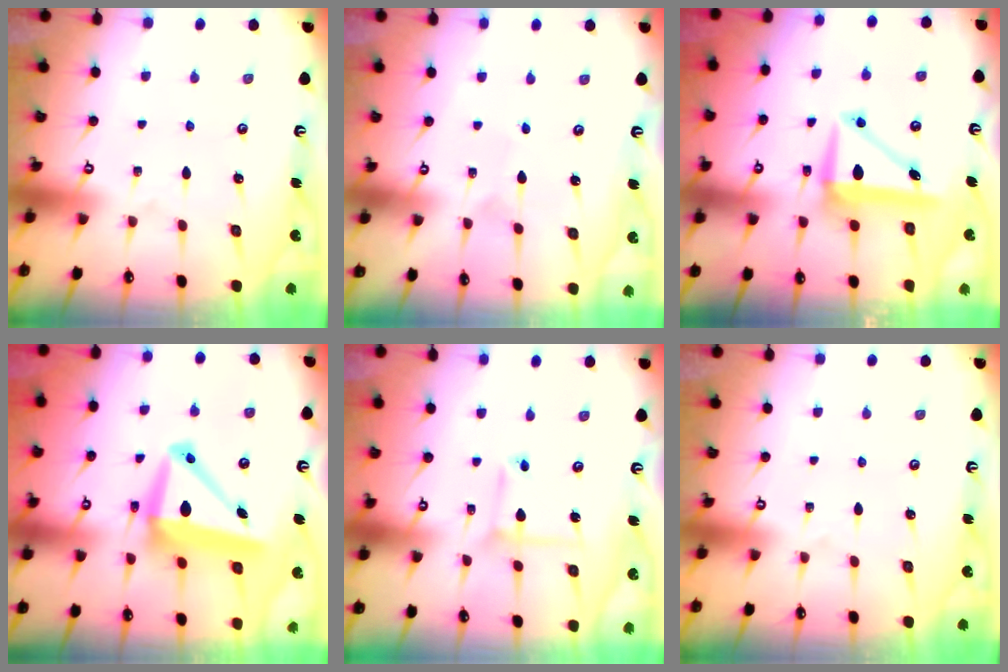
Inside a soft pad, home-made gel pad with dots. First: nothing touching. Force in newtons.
{"total": 1.8, "press": 1.8, "slide": 0.2}
{"total": 7.5, "press": 7.3, "slide": 1.8}
{"total": 13.0, "press": 12.7, "slide": 3.0}
{"total": 5.7, "press": 5.7, "slide": 0.6}
{"total": 0.0}